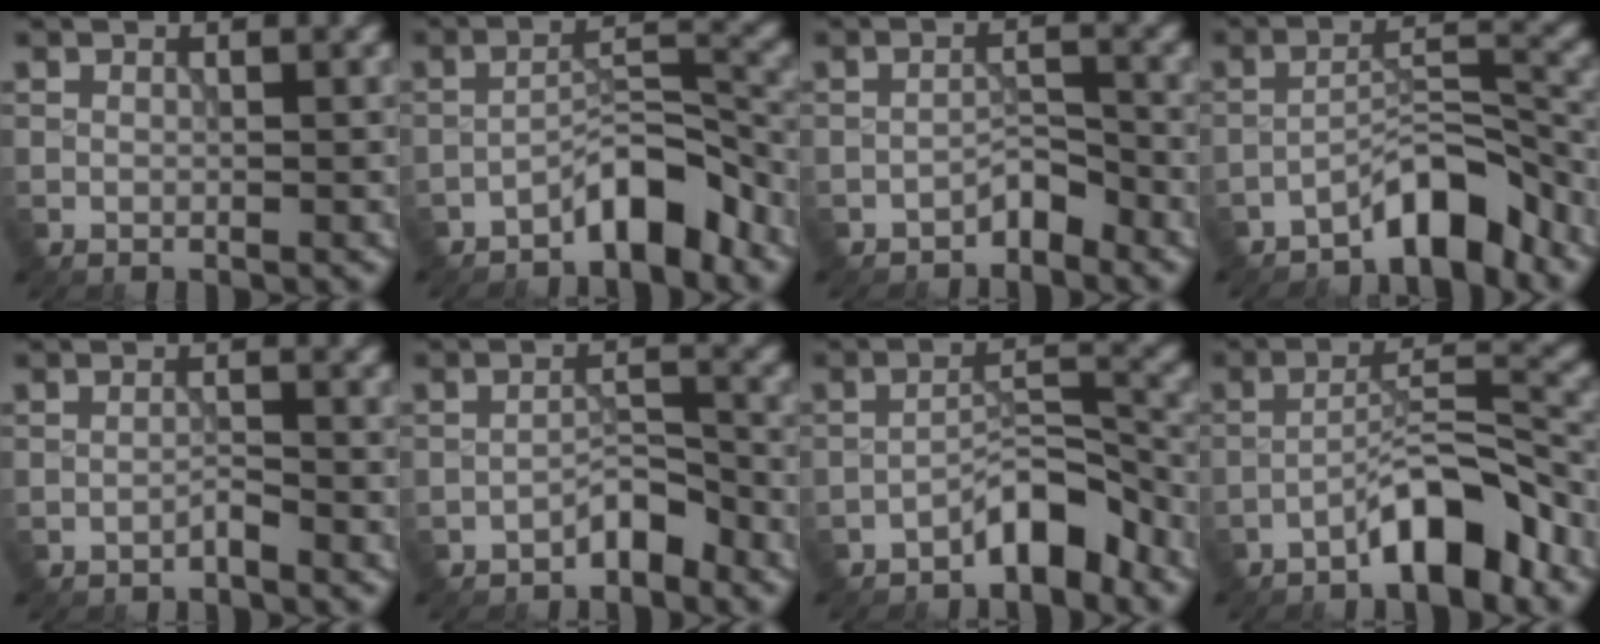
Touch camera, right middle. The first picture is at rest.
{"total": 4.5, "force": [-3.5, 1.1, 2.7], "torque": [-0.036, 0.022, -0.064]}
{"total": 2.0, "force": [-1.7, 0.6, 0.8], "torque": [-0.011, 0.011, -0.032]}
{"total": 4.9, "force": [-4.0, 1.1, 2.6], "torque": [-0.032, 0.018, -0.075]}
{"total": 0.8, "force": [-0.7, 0.0, 0.4], "torque": [-0.006, 0.006, -0.016]}
{"total": 2.3, "force": [-2.0, 0.7, 1.1], "torque": [-0.014, 0.015, -0.036]}
{"total": 4.0, "force": [-3.1, 1.0, 2.3], "torque": [-0.029, 0.023, -0.057]}
{"total": 5.8, "force": [-3.9, 1.2, 4.1], "torque": [-0.063, 0.020, -0.071]}